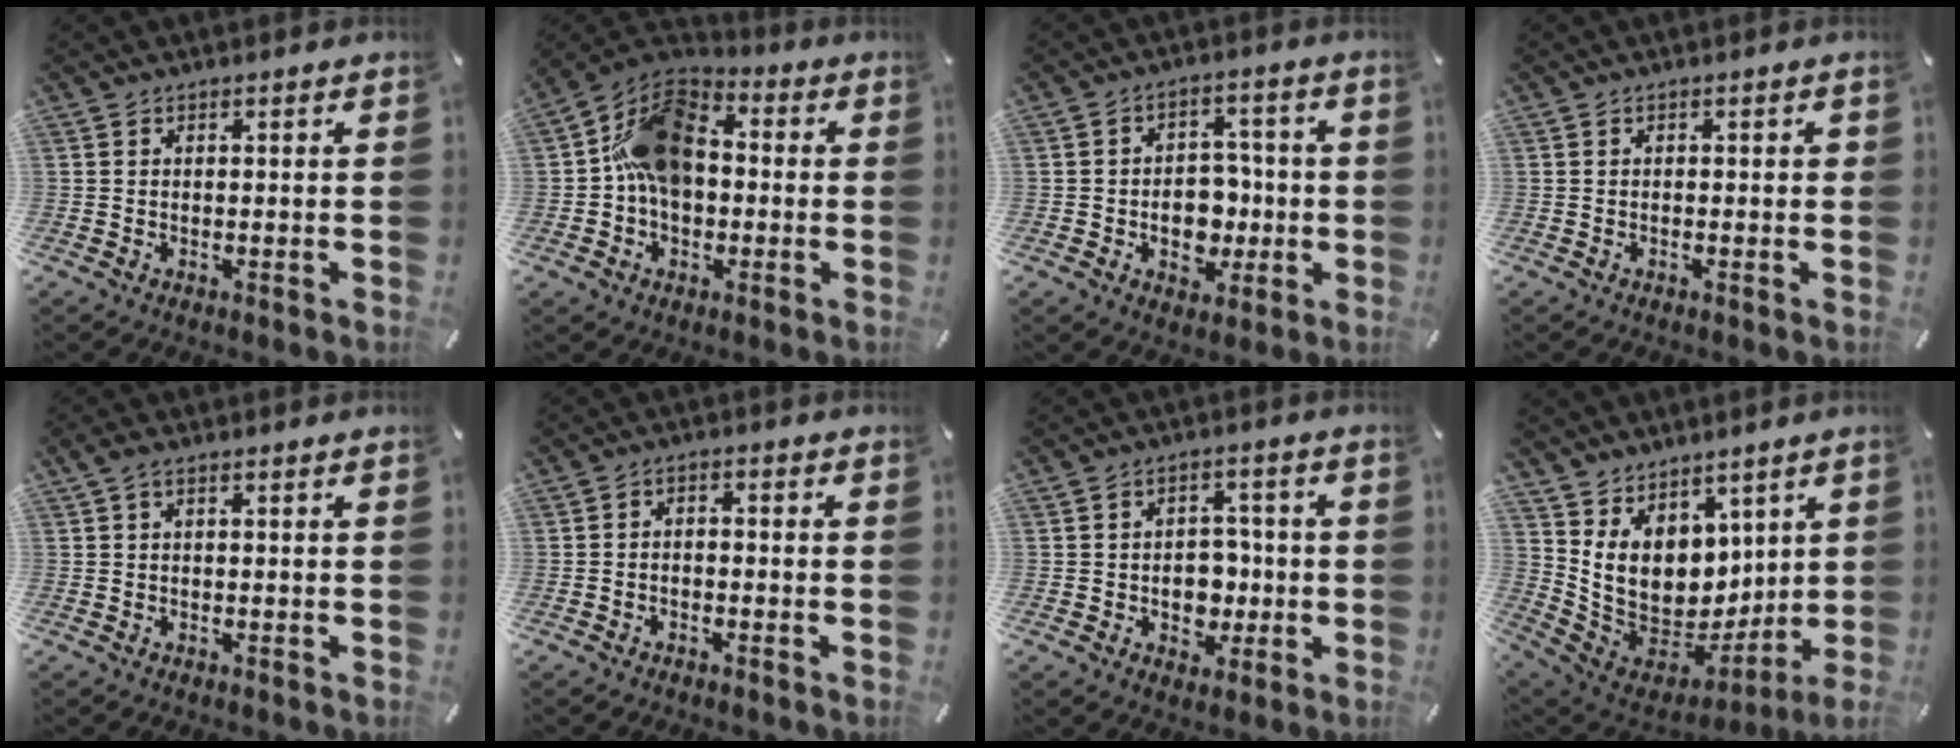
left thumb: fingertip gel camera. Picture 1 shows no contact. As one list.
[{"total": 14.3, "force": [0.3, 11.0, 9.1], "torque": [-0.172, 0.027, 0.006]}, {"total": 9.0, "force": [-1.8, 7.1, 5.1], "torque": [-0.065, 0.013, -0.028]}, {"total": 0.8, "force": [-0.1, 0.3, 0.7], "torque": [-0.014, 0.001, -0.003]}, {"total": 1.5, "force": [0.3, 0.4, 1.4], "torque": [-0.029, 0.003, 0.005]}, {"total": 2.3, "force": [-2.0, 0.9, 0.8], "torque": [-0.012, 0.012, -0.040]}, {"total": 7.2, "force": [-1.1, 6.0, 3.9], "torque": [-0.041, 0.007, -0.019]}, {"total": 11.7, "force": [4.5, 9.6, 4.7], "torque": [-0.126, -0.048, 0.097]}]